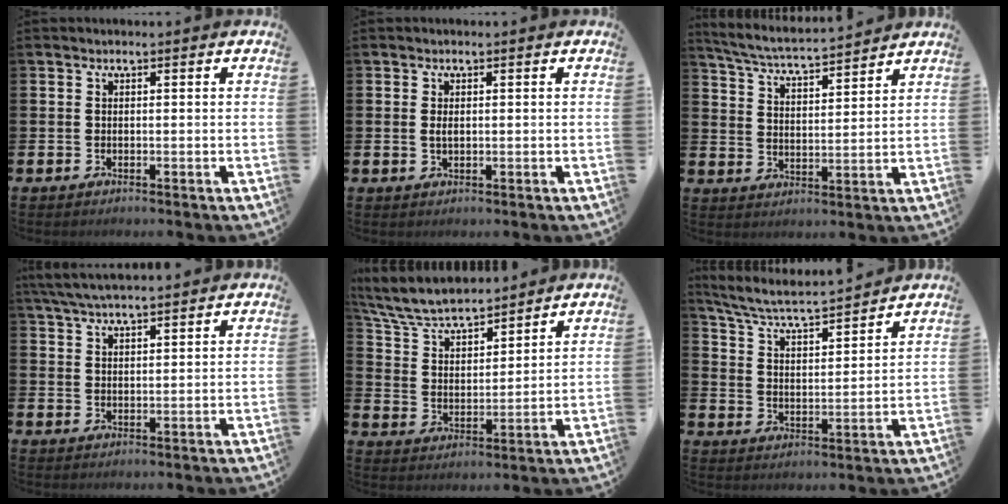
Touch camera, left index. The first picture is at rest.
{"total": 0.9, "force": [0.1, 0.5, 0.8], "torque": [-0.006, 0.001, -0.001]}
{"total": 5.2, "force": [5.1, 0.1, 1.1], "torque": [-0.046, -0.036, 0.088]}
{"total": 4.7, "force": [4.4, 0.4, 1.5], "torque": [-0.039, -0.015, 0.080]}
{"total": 7.3, "force": [6.9, 1.4, 2.0], "torque": [-0.074, -0.043, 0.121]}
{"total": 5.6, "force": [5.3, 0.3, 1.7], "torque": [-0.063, -0.041, 0.087]}